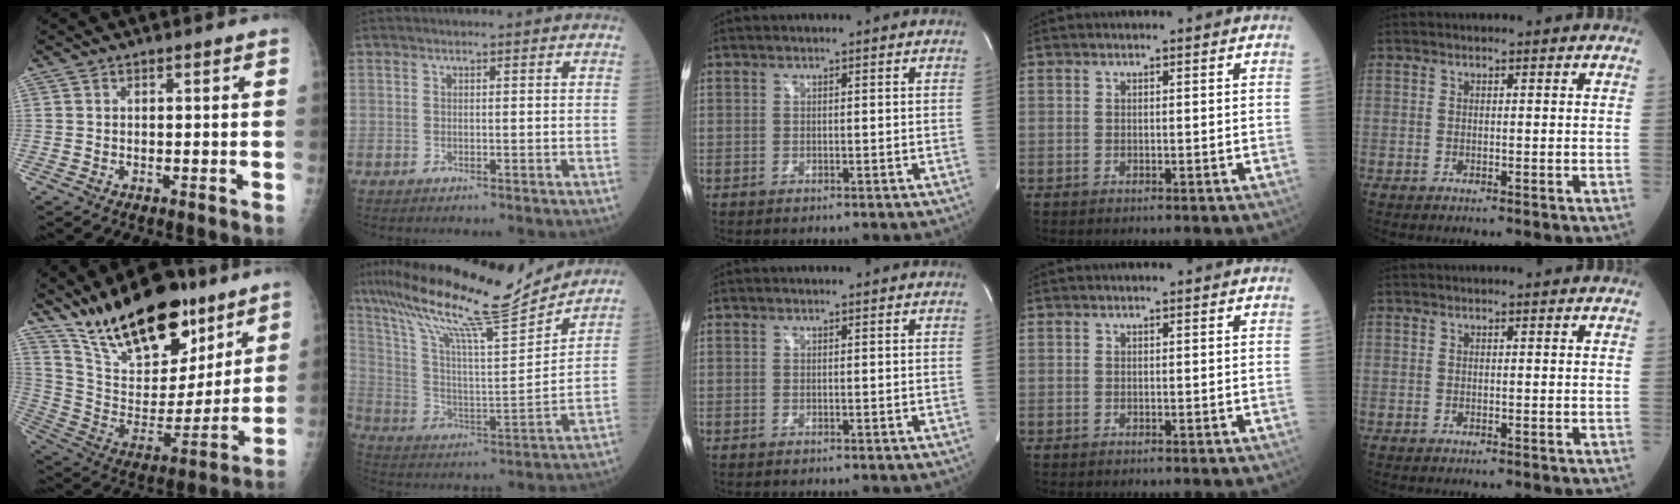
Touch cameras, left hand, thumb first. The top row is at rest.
{"thumb": {"total": 23.9, "force": [17.0, 10.2, 13.5], "torque": [-0.181, -0.078, 0.290]}, "index": {"total": 19.3, "force": [16.6, 0.4, 9.9], "torque": [-0.184, -0.006, 0.281]}}